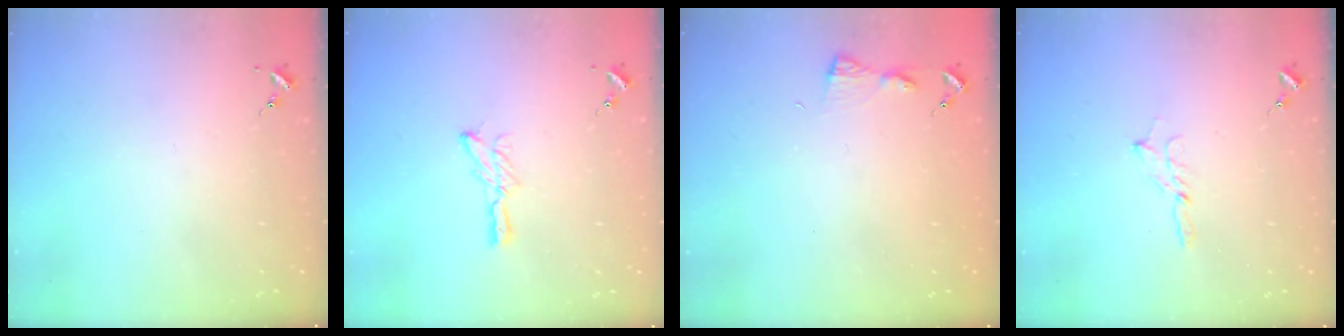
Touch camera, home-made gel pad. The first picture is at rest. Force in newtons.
{"total": 6.1, "press": 6.0, "slide": 0.7}
{"total": 4.2, "press": 4.2, "slide": 0.5}
{"total": 2.5, "press": 2.5, "slide": 0.2}